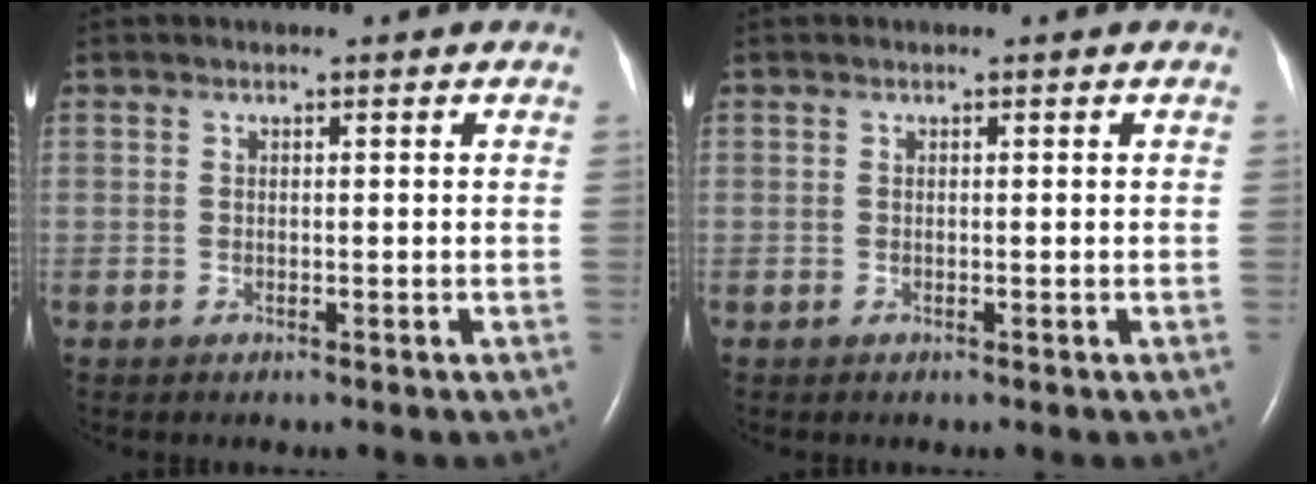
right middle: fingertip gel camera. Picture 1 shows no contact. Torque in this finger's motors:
{"motor_torque": [0.03, -0.08, 0.00, 0.00]}